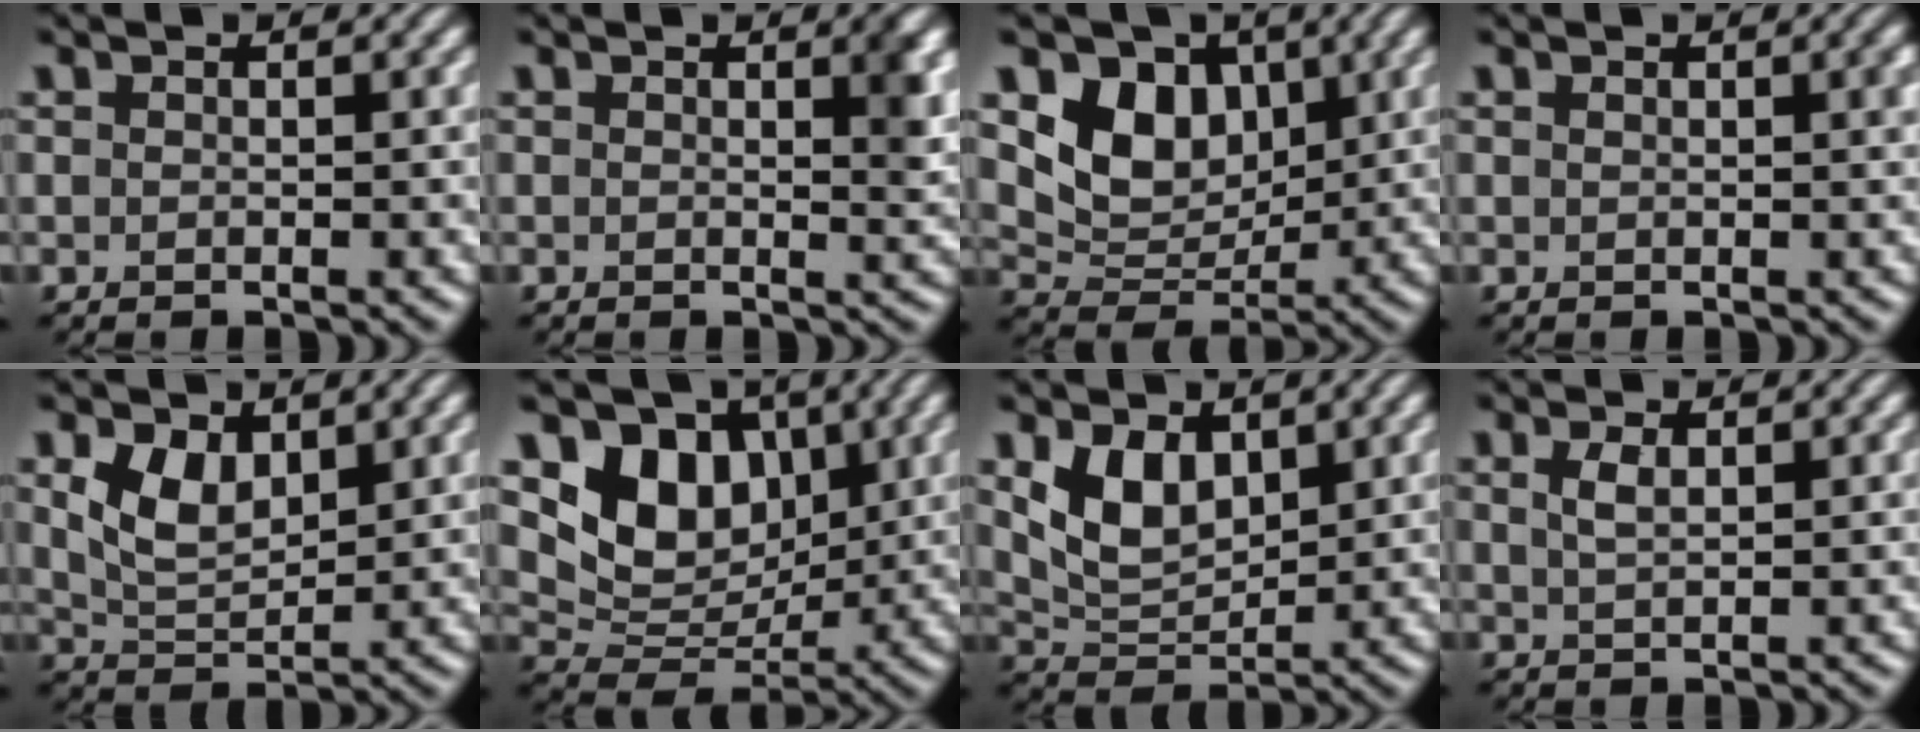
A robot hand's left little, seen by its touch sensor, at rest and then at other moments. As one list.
[{"total": 2.1, "force": [0.9, 0.5, 1.8], "torque": [-0.016, -0.001, 0.011]}, {"total": 6.2, "force": [2.2, 4.6, 3.4], "torque": [-0.059, -0.010, 0.035]}, {"total": 1.3, "force": [0.6, 0.3, 1.1], "torque": [-0.013, 0.002, 0.009]}, {"total": 4.2, "force": [1.8, 2.5, 2.8], "torque": [-0.067, -0.003, 0.040]}, {"total": 7.3, "force": [2.7, 5.3, 4.2], "torque": [-0.066, -0.012, 0.041]}, {"total": 4.6, "force": [1.9, 2.9, 3.0], "torque": [-0.064, -0.009, 0.040]}, {"total": 1.5, "force": [0.7, 0.6, 1.2], "torque": [-0.028, 0.001, 0.016]}]